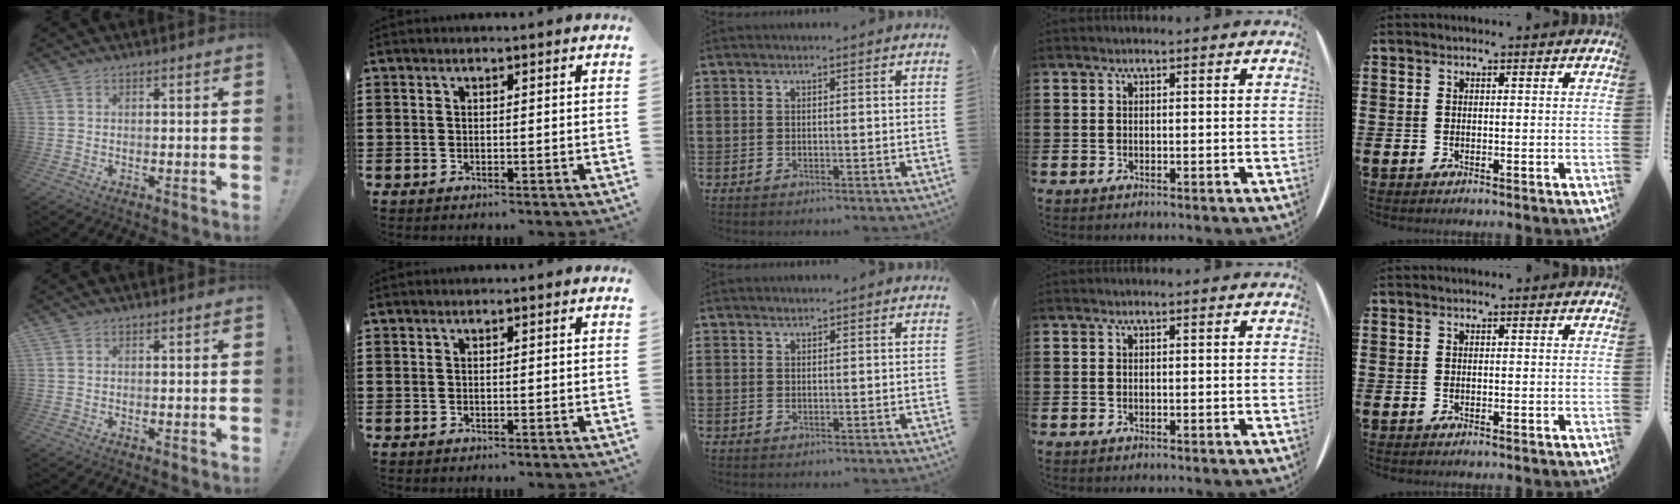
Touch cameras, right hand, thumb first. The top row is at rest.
{"middle": {"total": 0.6, "force": [0.5, 0.2, -0.1], "torque": [0.000, -0.001, 0.010]}}